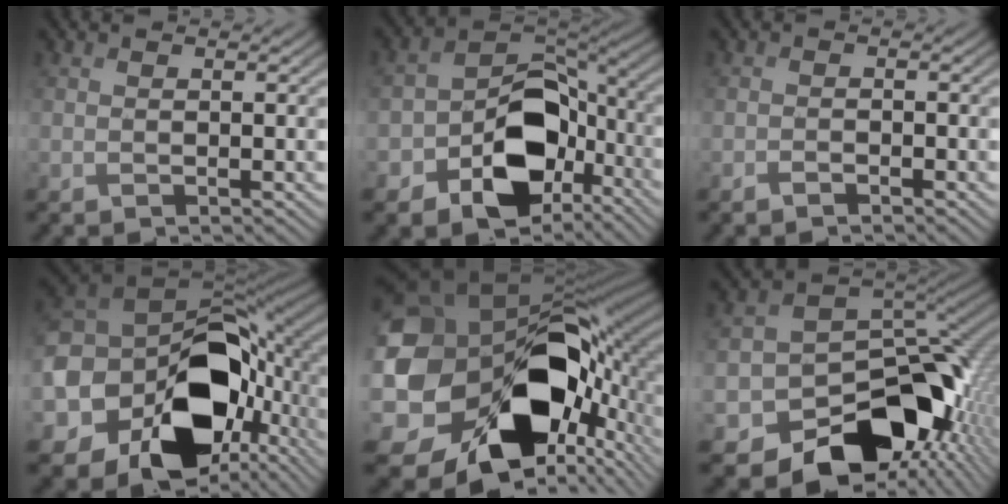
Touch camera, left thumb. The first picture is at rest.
{"total": 13.1, "force": [-5.2, 8.9, 8.1], "torque": [-0.131, -0.022, -0.103]}
{"total": 1.2, "force": [-1.1, 0.4, 0.4], "torque": [-0.007, -0.003, -0.021]}
{"total": 19.5, "force": [-5.0, 14.5, 12.0], "torque": [-0.262, -0.058, -0.068]}
{"total": 20.2, "force": [-3.0, 15.0, 13.2], "torque": [-0.305, -0.053, -0.026]}
{"total": 13.7, "force": [-6.7, 9.8, 7.0], "torque": [-0.115, -0.032, -0.104]}